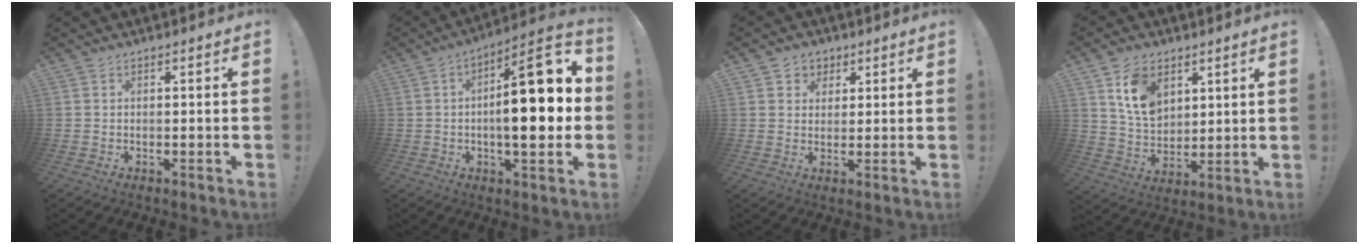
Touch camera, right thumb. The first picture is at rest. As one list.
[{"total": 19.6, "force": [0.1, 7.0, 18.2], "torque": [-0.264, 0.000, -0.006]}, {"total": 4.5, "force": [2.1, 4.0, 0.4], "torque": [0.006, -0.015, 0.036]}, {"total": 11.9, "force": [6.1, 8.4, 5.9], "torque": [-0.096, -0.020, 0.119]}]